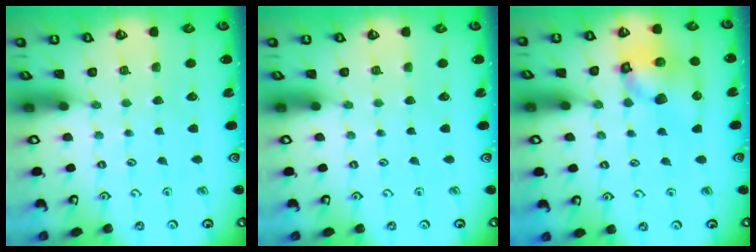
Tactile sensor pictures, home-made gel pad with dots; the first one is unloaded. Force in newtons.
{"total": 0.0}
{"total": 12.2, "press": 12.1, "slide": 1.8}